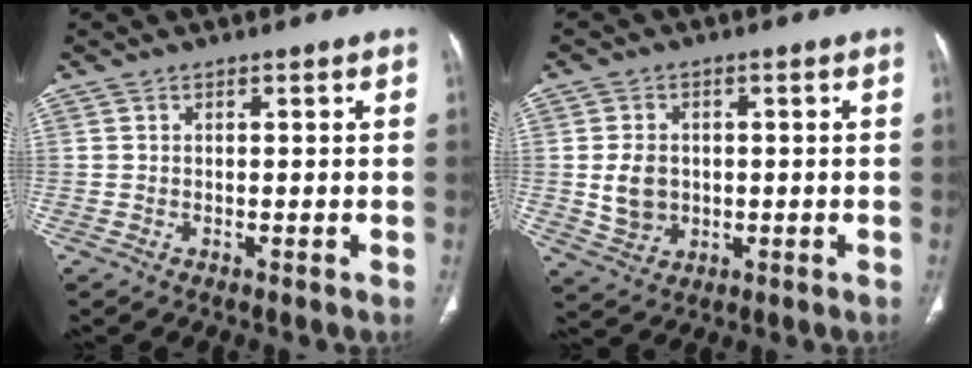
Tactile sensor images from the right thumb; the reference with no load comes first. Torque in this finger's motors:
{"motor_torque": [0.03, 0.03, -0.05, 0.16, 0.04]}